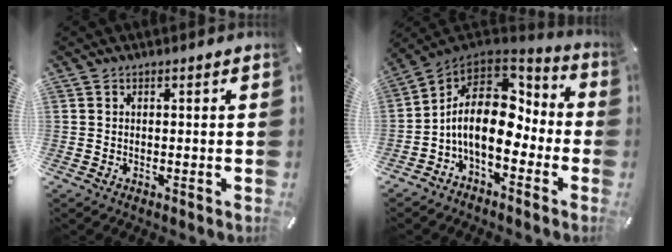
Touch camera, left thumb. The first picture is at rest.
{"total": 15.0, "force": [-1.9, 9.7, 11.3], "torque": [-0.207, -0.003, -0.034]}